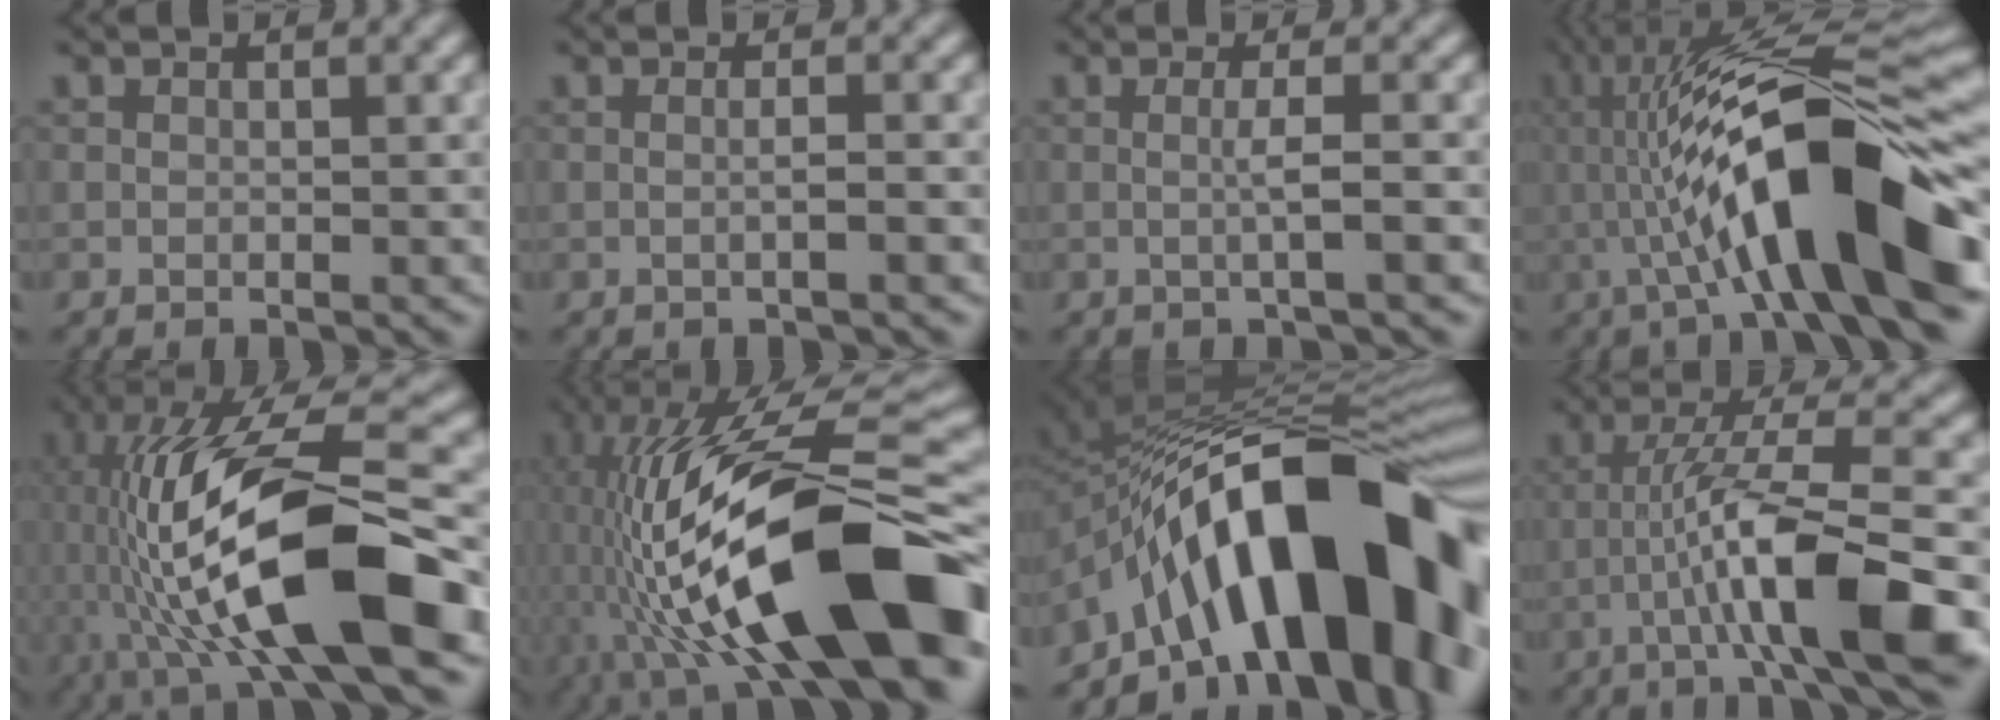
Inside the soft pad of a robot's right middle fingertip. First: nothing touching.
{"total": 1.4, "force": [-0.3, 0.3, 1.3], "torque": [-0.012, 0.015, -0.004]}
{"total": 1.8, "force": [-0.4, 0.0, 1.8], "torque": [-0.040, 0.012, -0.007]}
{"total": 14.2, "force": [-2.2, 2.6, 13.8], "torque": [-0.232, 0.051, -0.027]}
{"total": 15.1, "force": [-3.3, 4.4, 14.1], "torque": [-0.269, 0.034, -0.052]}
{"total": 19.1, "force": [-5.0, 6.5, 17.2], "torque": [-0.310, 0.041, -0.082]}
{"total": 17.1, "force": [-6.5, 7.6, 13.8], "torque": [-0.177, 0.049, -0.117]}
{"total": 9.9, "force": [-3.9, 1.1, 9.0], "torque": [-0.160, 0.036, -0.054]}